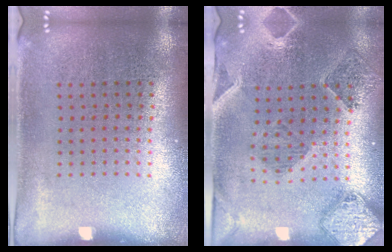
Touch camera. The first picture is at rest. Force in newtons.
{"total": 1.5, "press": 1.4, "slide": 0.4}